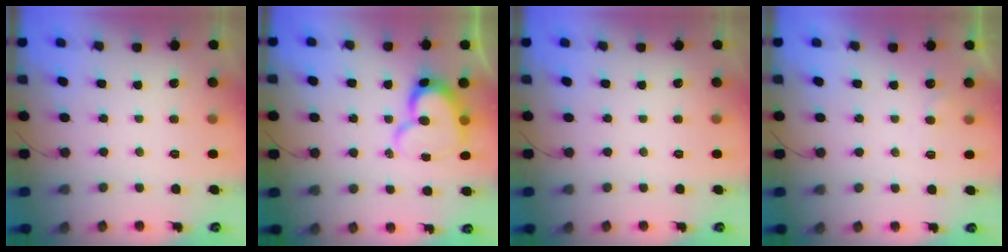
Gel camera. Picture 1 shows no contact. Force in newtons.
{"total": 13.4, "press": 13.4, "slide": 1.3}
{"total": 0.0}
{"total": 3.7, "press": 3.7, "slide": 0.3}